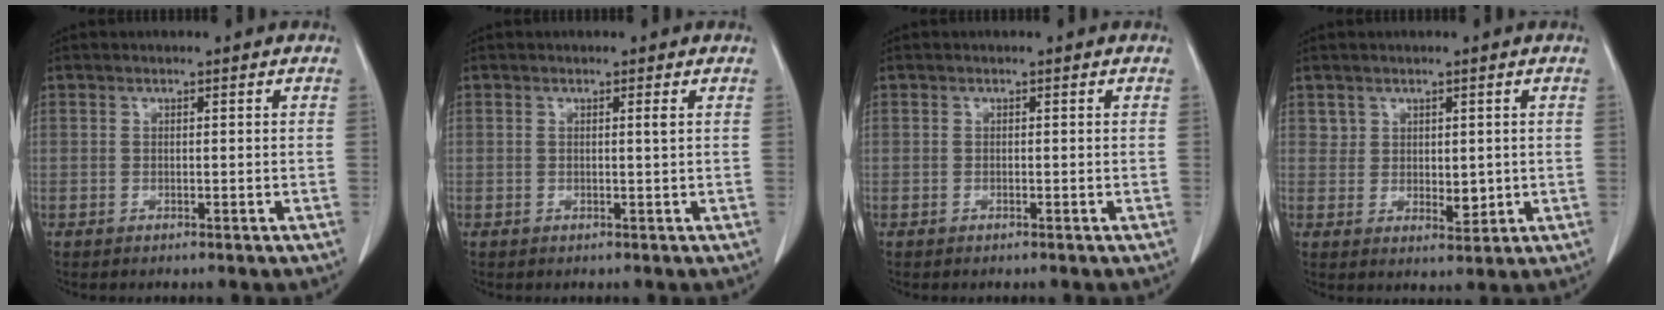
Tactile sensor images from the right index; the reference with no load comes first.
{"total": 0.7, "force": [0.2, -0.2, 0.6], "torque": [-0.015, -0.002, 0.006]}
{"total": 0.0}
{"total": 3.3, "force": [0.8, 2.4, 2.1], "torque": [-0.029, -0.008, 0.021]}